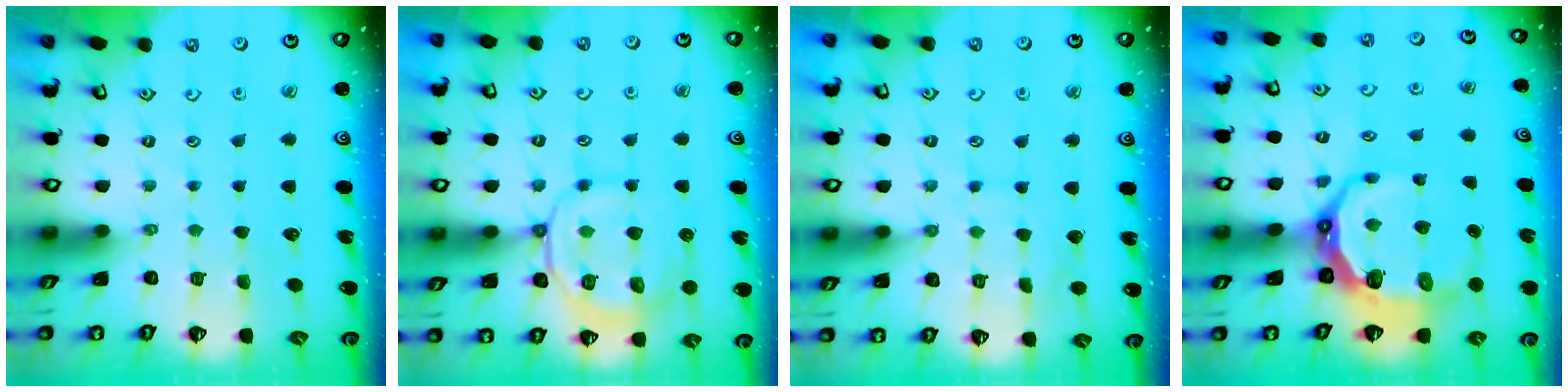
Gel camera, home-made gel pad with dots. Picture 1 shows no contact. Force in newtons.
{"total": 12.7, "press": 12.6, "slide": 1.5}
{"total": 8.1, "press": 8.1, "slide": 0.6}
{"total": 12.7, "press": 11.7, "slide": 5.0}